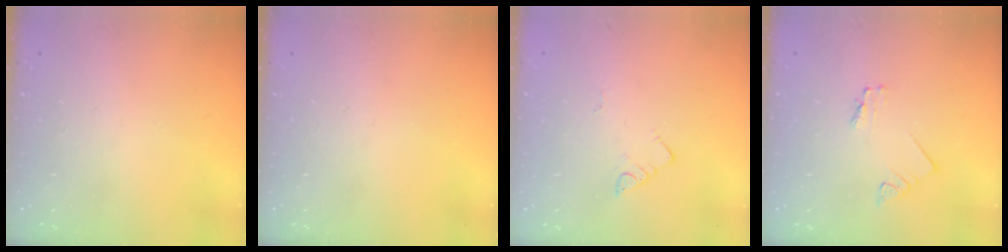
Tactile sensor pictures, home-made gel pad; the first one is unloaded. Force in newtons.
{"total": 0.0}
{"total": 2.9, "press": 2.9, "slide": 0.3}
{"total": 1.8, "press": 1.7, "slide": 0.2}